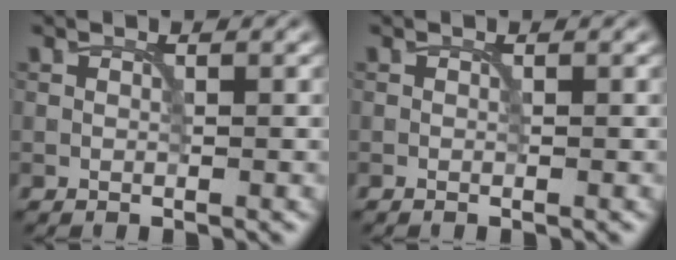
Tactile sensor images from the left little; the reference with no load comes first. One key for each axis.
{"total": 0.0}